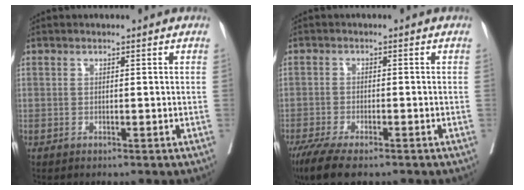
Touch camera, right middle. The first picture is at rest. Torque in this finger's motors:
{"motor_torque": [0.86, -0.74, 0.36, 0.09]}